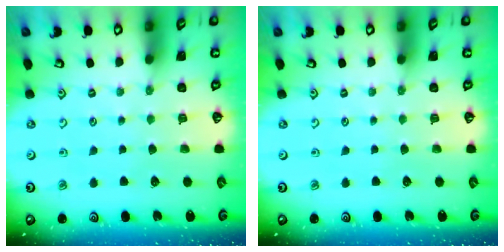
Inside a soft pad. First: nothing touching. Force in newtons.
{"total": 0.0}